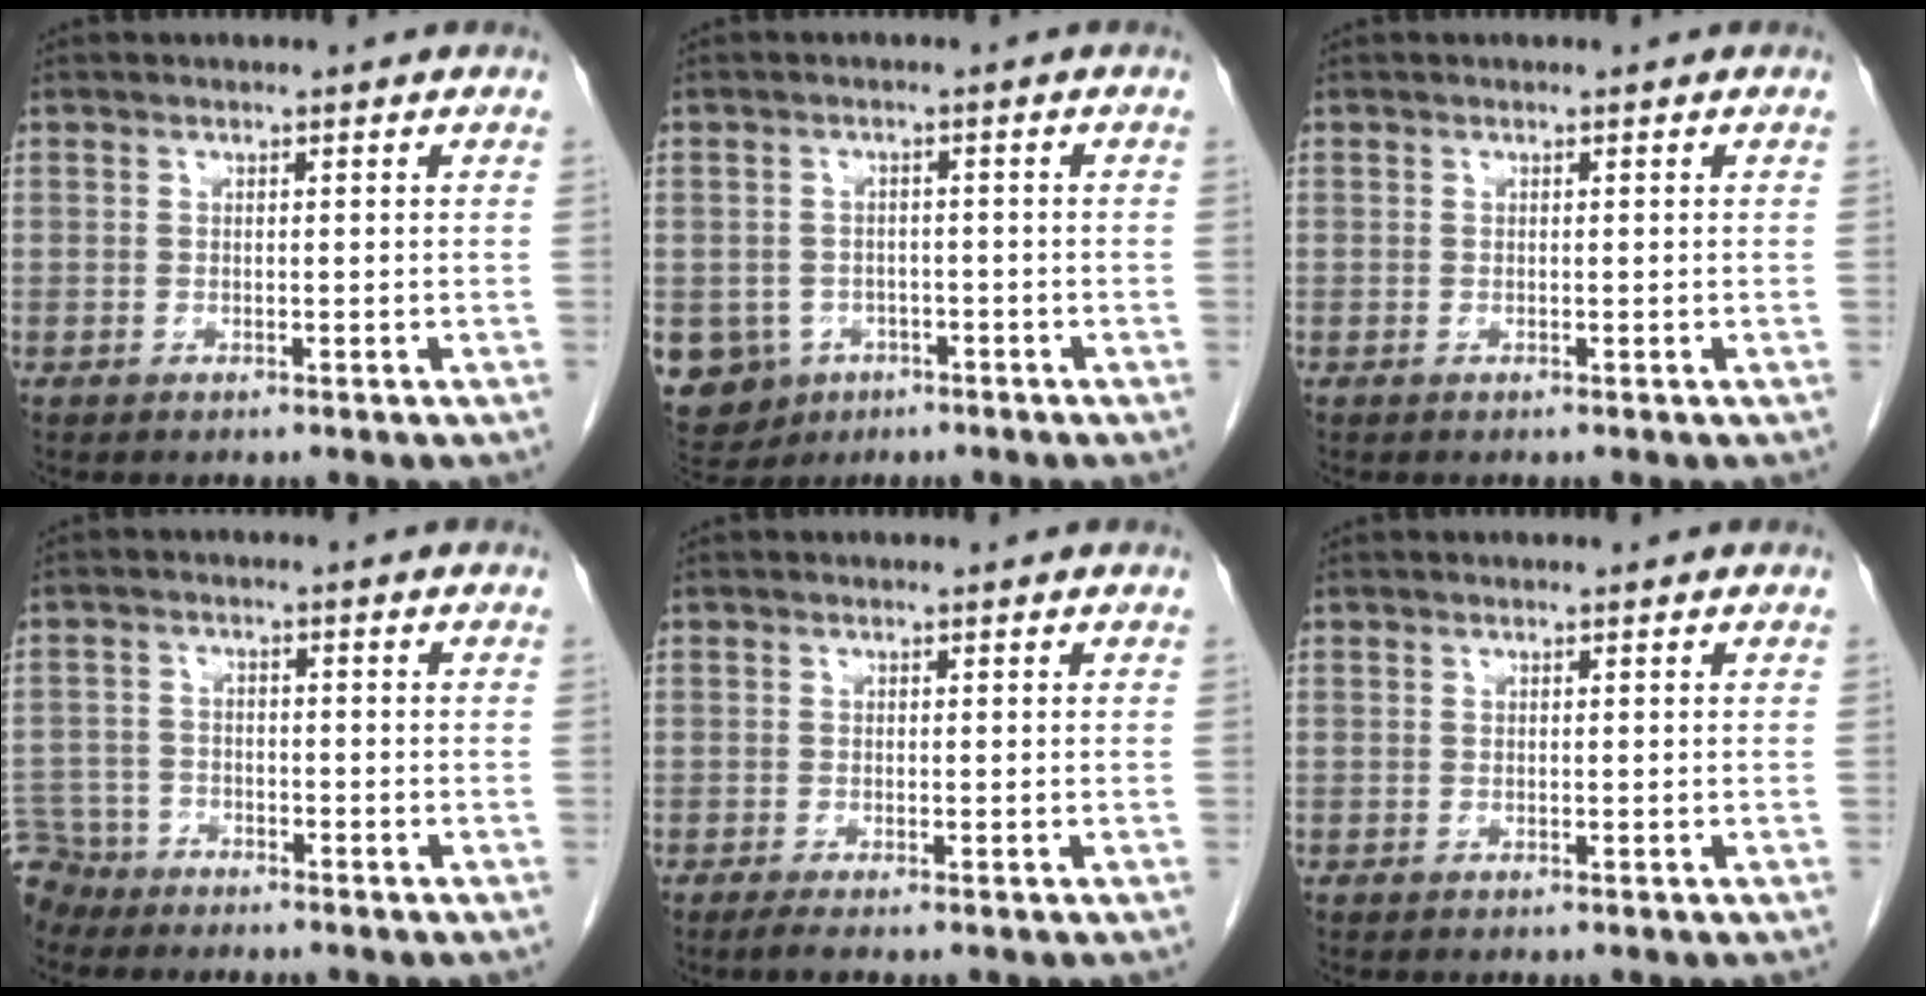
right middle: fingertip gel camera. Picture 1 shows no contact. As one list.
[{"total": 9.4, "force": [-4.0, 8.2, 2.2], "torque": [-0.067, 0.007, -0.049]}, {"total": 0.0}, {"total": 6.3, "force": [-5.7, 2.7, -0.3], "torque": [0.003, -0.005, -0.109]}, {"total": 1.1, "force": [-0.8, -0.2, 0.7], "torque": [-0.022, -0.006, -0.019]}, {"total": 0.0}]